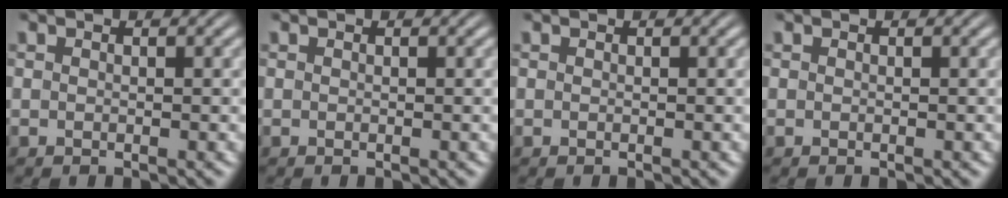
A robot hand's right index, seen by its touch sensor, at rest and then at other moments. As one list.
[{"total": 0.0}, {"total": 0.0}, {"total": 0.0}]